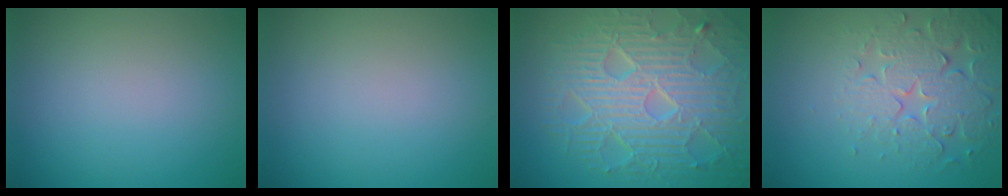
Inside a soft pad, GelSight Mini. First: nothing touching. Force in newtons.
{"total": 0.0}
{"total": 10.2, "press": 6.6, "slide": 7.8}
{"total": 4.8, "press": 4.6, "slide": 1.5}